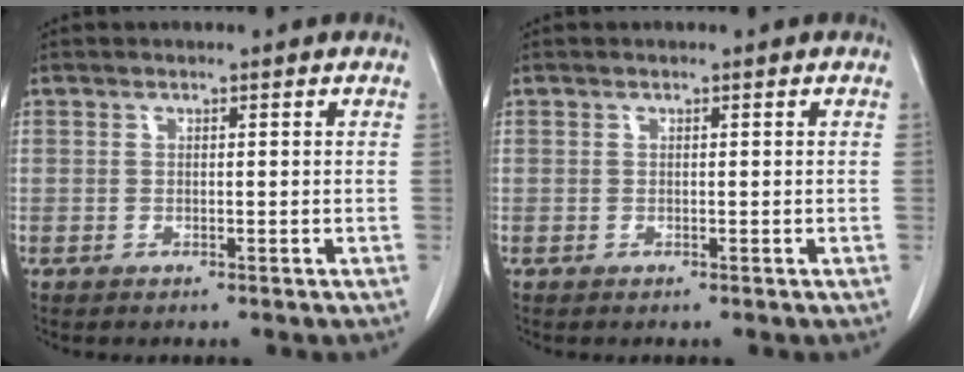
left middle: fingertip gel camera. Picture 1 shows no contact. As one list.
[{"total": 0.0}]